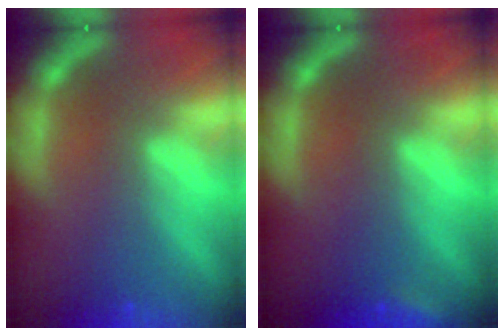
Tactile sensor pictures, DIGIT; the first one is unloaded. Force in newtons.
{"total": 1.9}